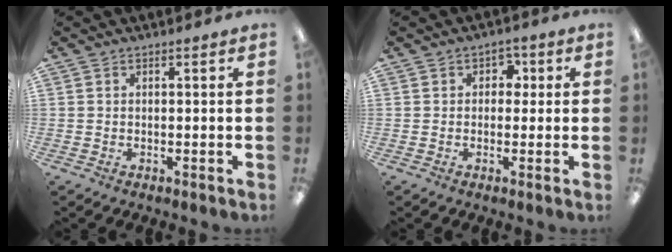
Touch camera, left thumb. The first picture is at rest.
{"total": 2.8, "force": [0.4, 2.4, 1.5], "torque": [-0.014, 0.004, 0.000]}